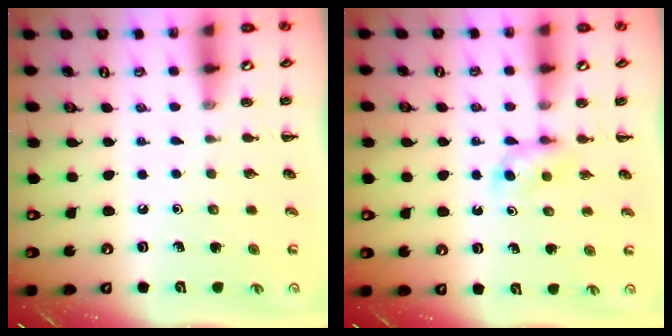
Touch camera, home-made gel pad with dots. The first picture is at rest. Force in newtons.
{"total": 3.5, "press": 3.2, "slide": 1.5}